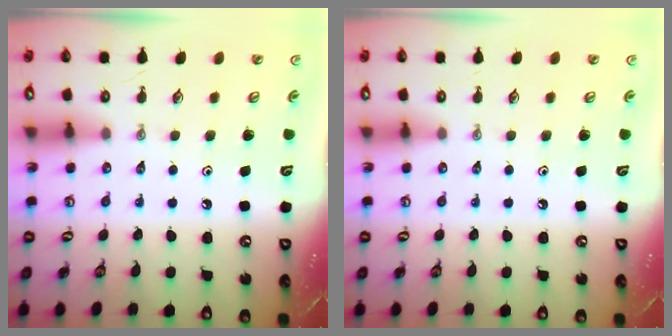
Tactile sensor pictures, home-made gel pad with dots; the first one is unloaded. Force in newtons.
{"total": 0.0}